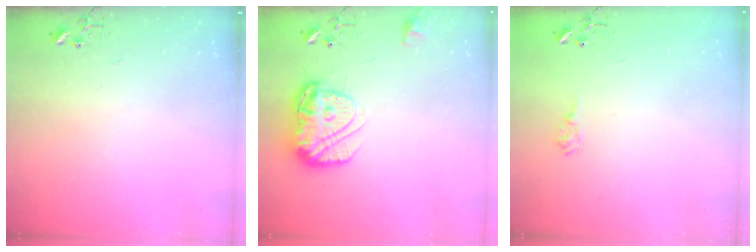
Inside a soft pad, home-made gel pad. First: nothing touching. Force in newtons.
{"total": 15.6, "press": 15.5, "slide": 1.6}
{"total": 6.8, "press": 6.8, "slide": 0.9}